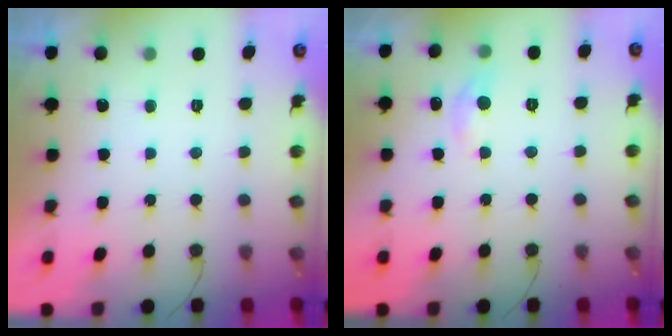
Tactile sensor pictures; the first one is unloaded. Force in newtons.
{"total": 6.6, "press": 6.6, "slide": 0.9}